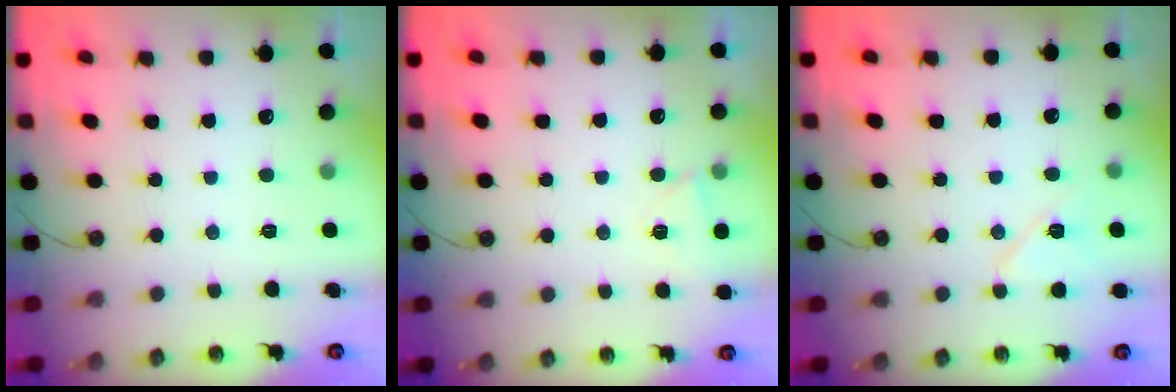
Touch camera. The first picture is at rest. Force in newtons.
{"total": 3.3, "press": 3.3, "slide": 0.5}
{"total": 7.8, "press": 7.8, "slide": 0.6}